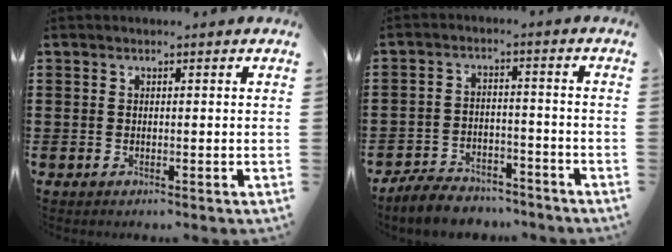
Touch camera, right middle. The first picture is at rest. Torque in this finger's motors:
{"motor_torque": [0.38, -0.34, 0.09, 0.04]}